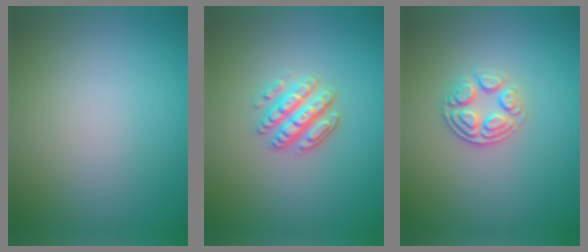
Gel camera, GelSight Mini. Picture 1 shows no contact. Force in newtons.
{"total": 3.4, "press": 3.0, "slide": 1.6}
{"total": 2.6, "press": 2.5, "slide": 0.9}